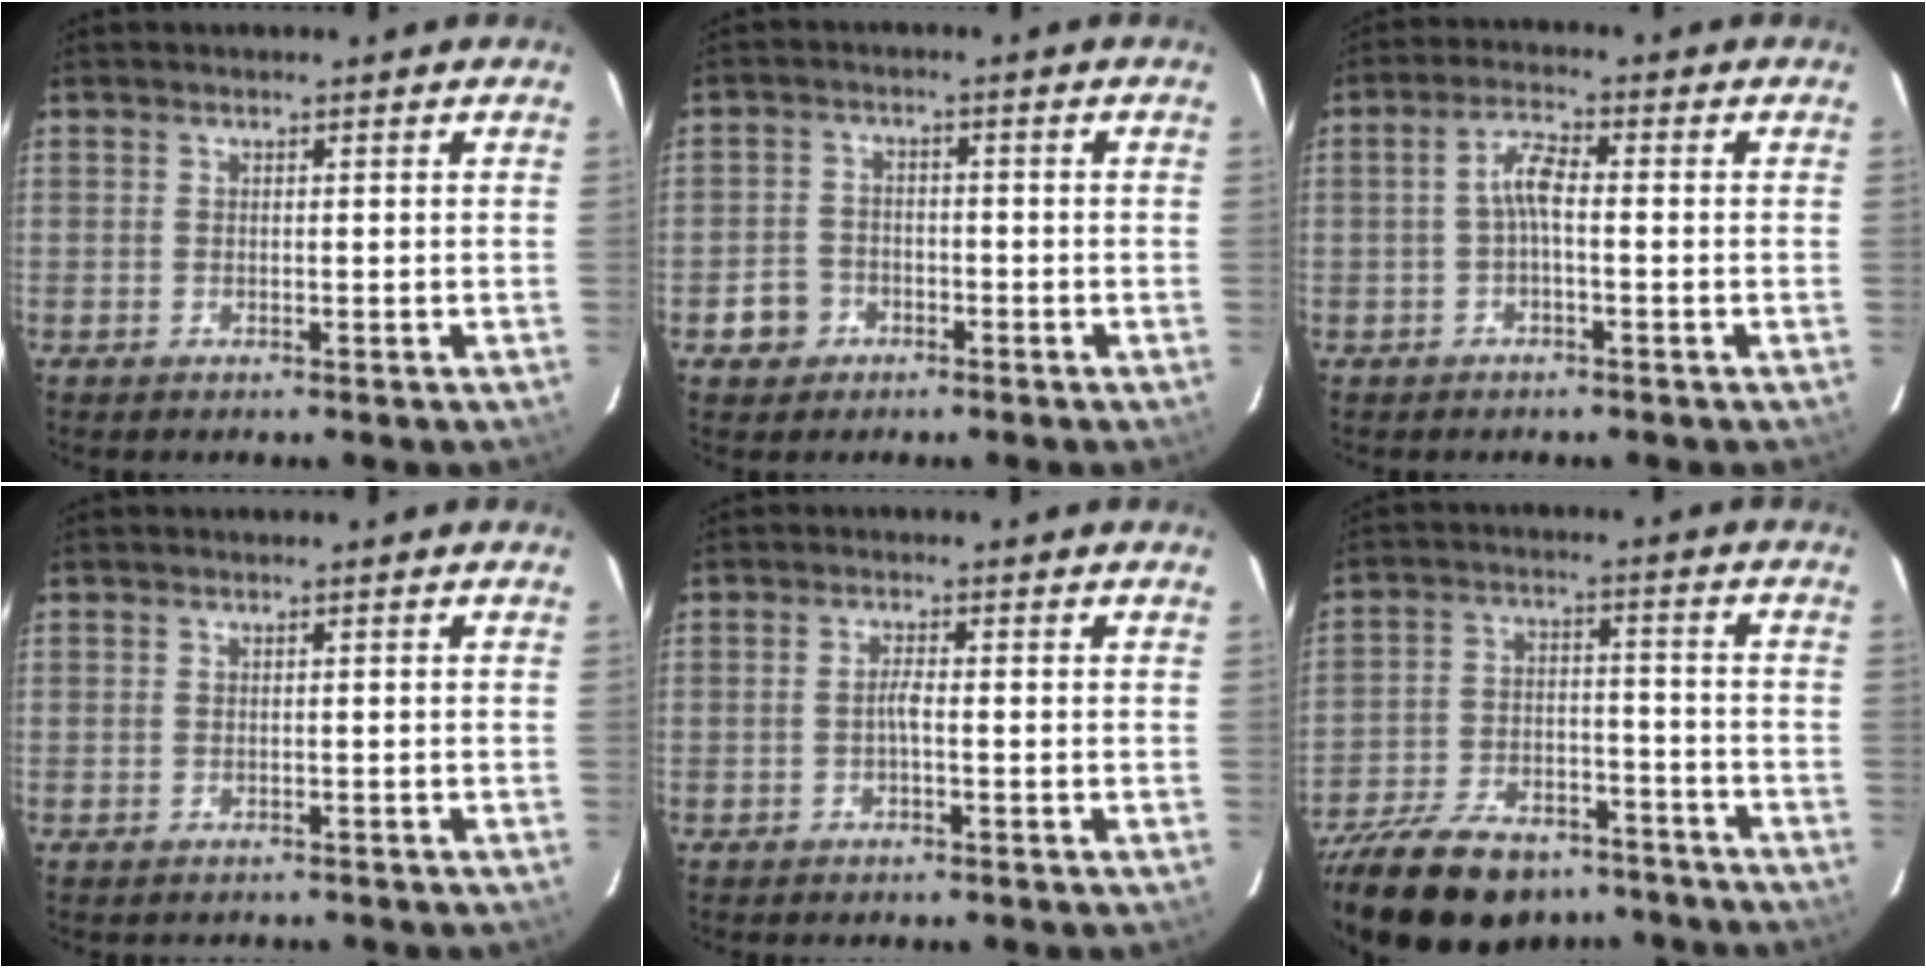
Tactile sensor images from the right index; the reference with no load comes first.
{"total": 4.8, "force": [-2.5, 4.1, 0.7], "torque": [-0.025, 0.015, -0.042]}
{"total": 3.7, "force": [-0.8, 0.9, 3.5], "torque": [-0.073, 0.013, -0.016]}
{"total": 1.0, "force": [-0.9, 0.5, -0.1], "torque": [-0.001, 0.006, -0.007]}
{"total": 1.4, "force": [-0.7, 0.0, 1.2], "torque": [-0.024, 0.004, -0.014]}
{"total": 26.0, "force": [-20.6, 11.0, 11.4], "torque": [-0.248, -0.002, -0.302]}